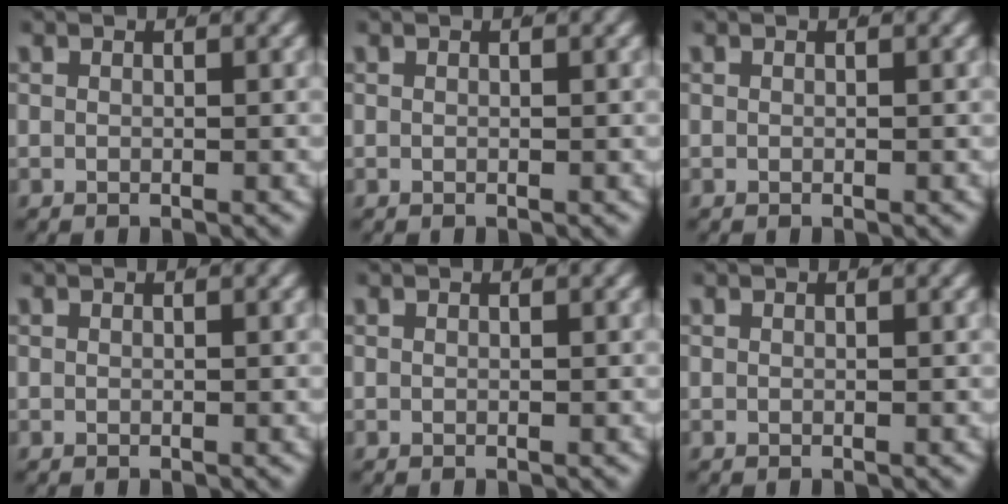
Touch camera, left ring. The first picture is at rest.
{"total": 0.0}
{"total": 0.0}
{"total": 0.0}
{"total": 0.0}
{"total": 0.0}